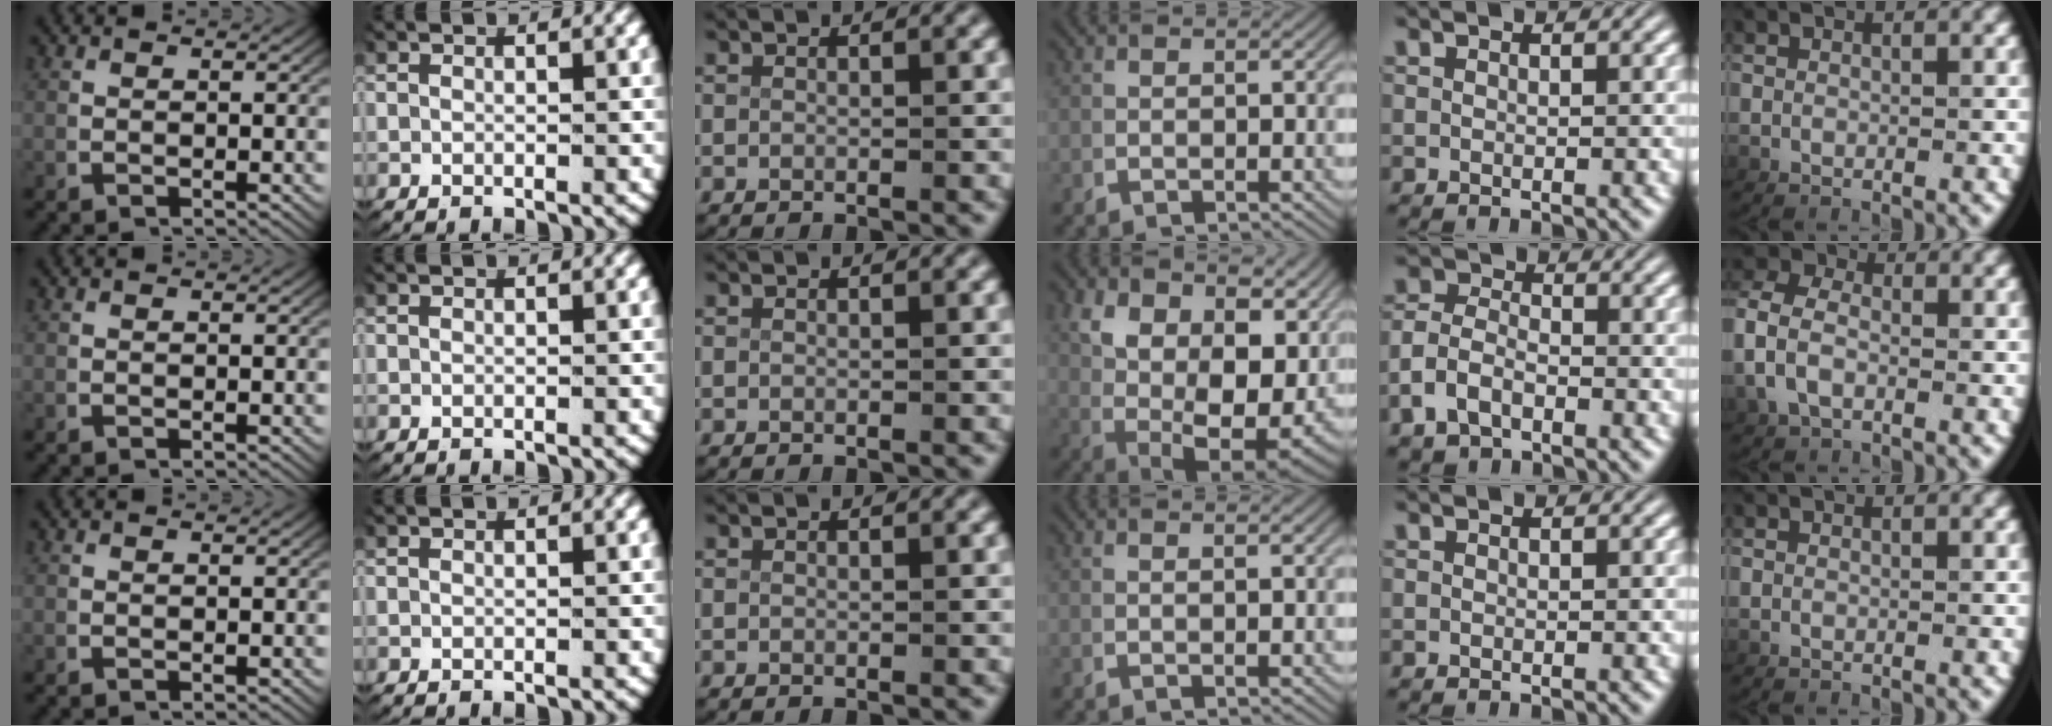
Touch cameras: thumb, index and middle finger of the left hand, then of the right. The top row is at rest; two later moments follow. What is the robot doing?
{"motion": "lift_and_place", "object": "coat"}